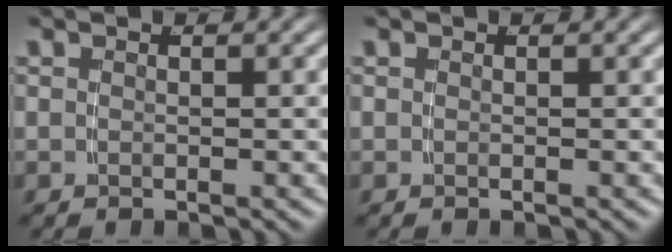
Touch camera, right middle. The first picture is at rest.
{"total": 0.0}